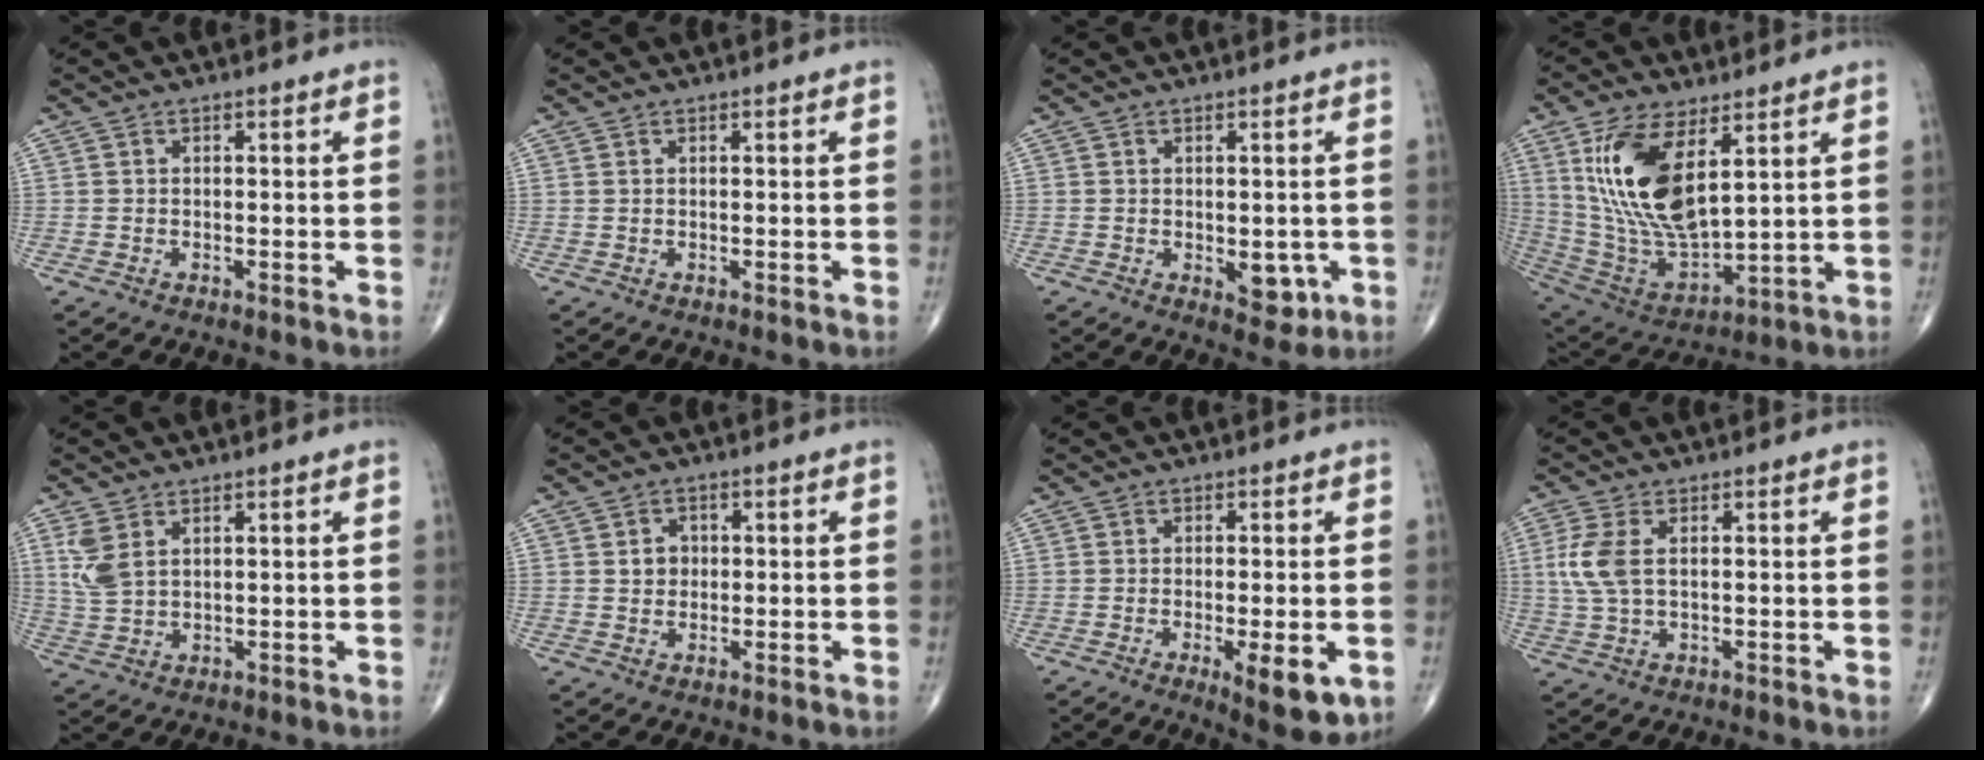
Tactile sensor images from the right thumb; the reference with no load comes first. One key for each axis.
{"total": 0.0}
{"total": 5.0, "fx": -1.1, "fy": 2.9, "fz": 3.9, "tx": -0.024, "ty": -0.005, "tz": -0.008}
{"total": 18.9, "fx": 6.6, "fy": 8.4, "fz": 15.6, "tx": -0.301, "ty": -0.029, "tz": 0.142}
{"total": 5.2, "fx": 2.3, "fy": 3.0, "fz": 3.6, "tx": -0.080, "ty": -0.003, "tz": 0.057}
{"total": 2.7, "fx": 0.3, "fy": 2.4, "fz": 1.3, "tx": -0.002, "ty": 0.003, "tz": 0.002}
{"total": 7.9, "fx": -2.5, "fy": 2.4, "fz": 7.1, "tx": -0.091, "ty": -0.014, "tz": -0.030}
{"total": 5.9, "fx": 1.0, "fy": 2.9, "fz": 5.0, "tx": -0.134, "ty": 0.005, "tz": 0.023}